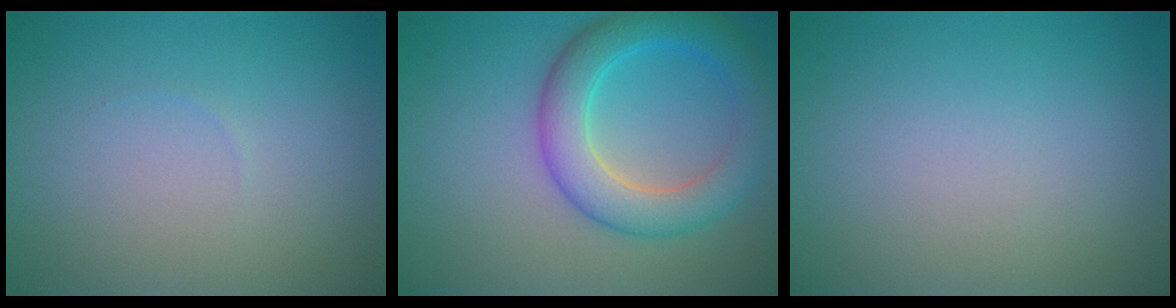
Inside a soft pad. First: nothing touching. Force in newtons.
{"total": 5.9, "press": 5.9, "slide": 0.1}
{"total": 0.0}